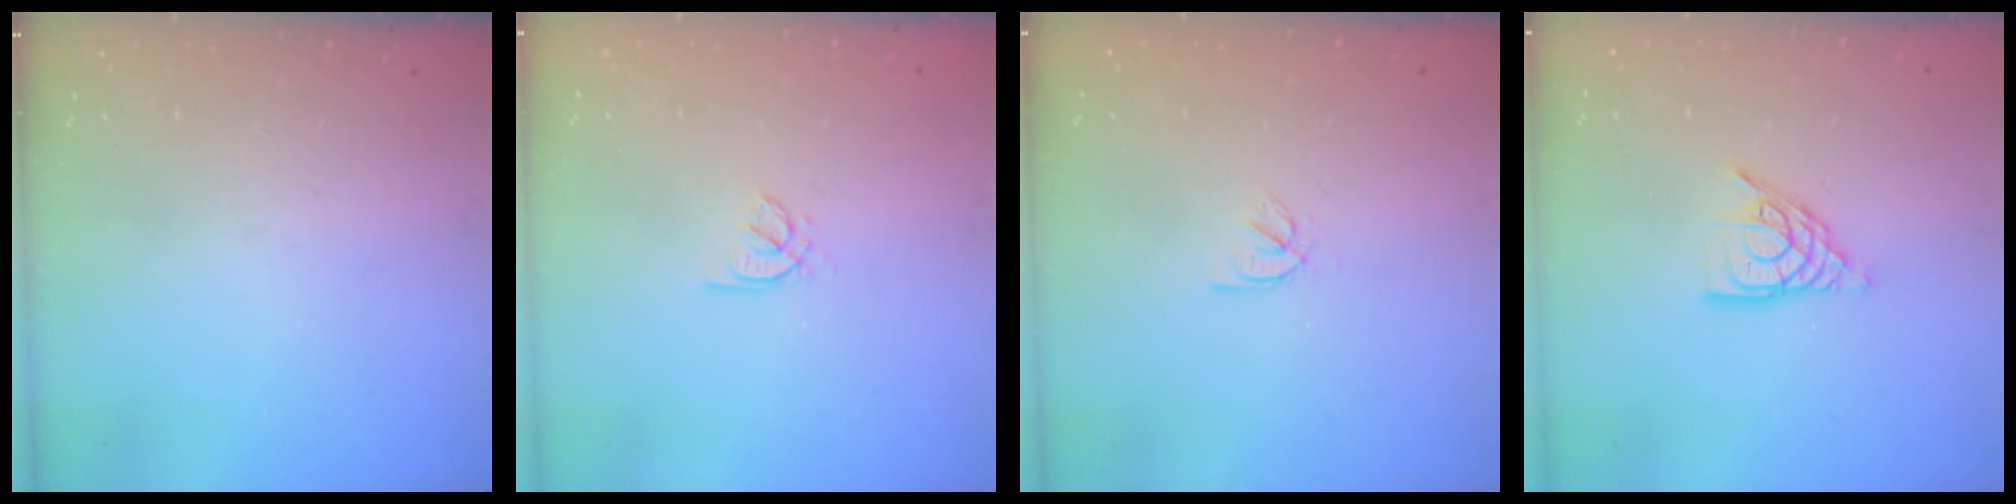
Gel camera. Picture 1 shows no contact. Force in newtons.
{"total": 1.8, "press": 1.8, "slide": 0.5}
{"total": 2.4, "press": 2.3, "slide": 0.7}
{"total": 9.0, "press": 8.9, "slide": 1.3}